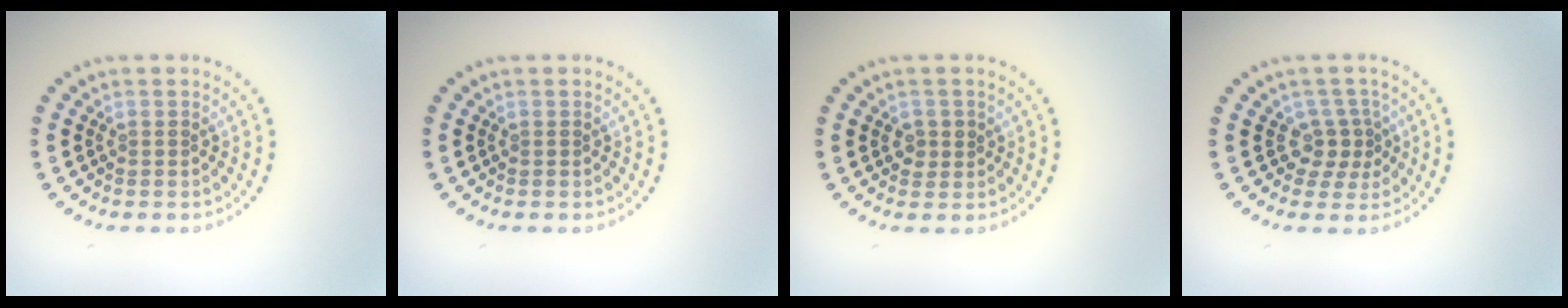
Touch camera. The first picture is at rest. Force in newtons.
{"total": 0.0}
{"total": 1.3, "press": 1.2, "slide": 0.3}
{"total": 2.4, "press": 1.7, "slide": 1.7}